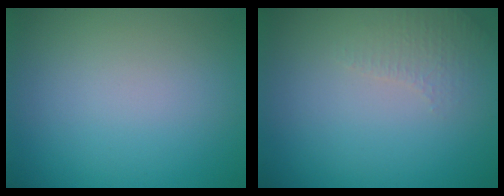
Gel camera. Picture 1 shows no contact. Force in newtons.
{"total": 1.6, "press": 1.6, "slide": 0.4}